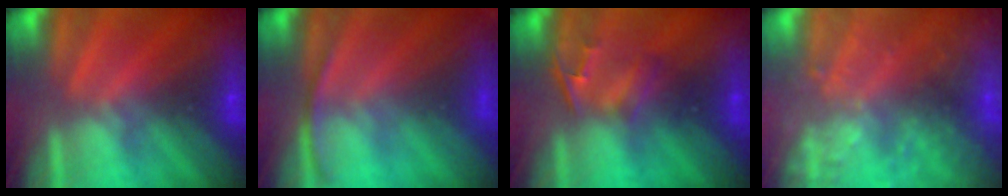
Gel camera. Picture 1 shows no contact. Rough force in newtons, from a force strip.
{"total": 2.5}
{"total": 2.4}
{"total": 6.4}